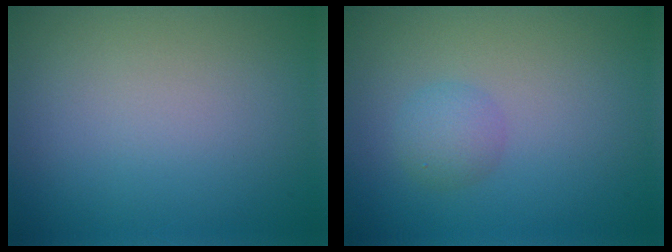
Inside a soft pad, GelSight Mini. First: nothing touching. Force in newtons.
{"total": 1.8, "press": 1.8, "slide": 0.0}